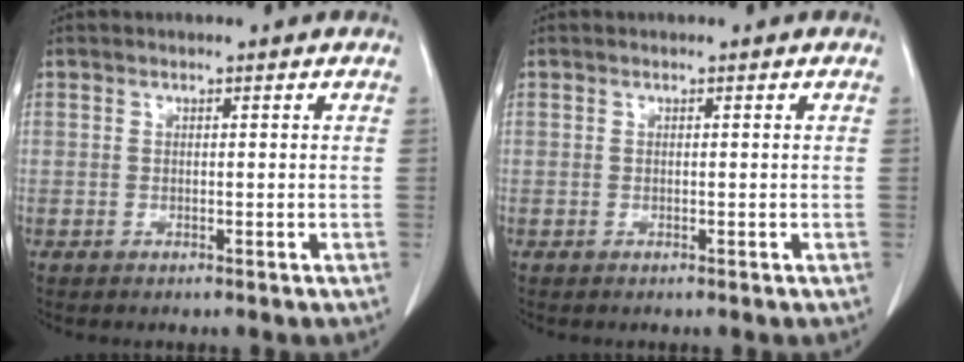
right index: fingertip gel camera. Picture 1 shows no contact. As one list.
[{"total": 0.0}]